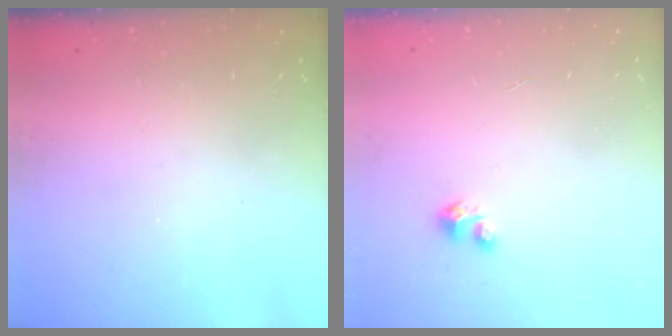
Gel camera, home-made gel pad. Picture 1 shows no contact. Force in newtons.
{"total": 1.8, "press": 1.8, "slide": 0.1}